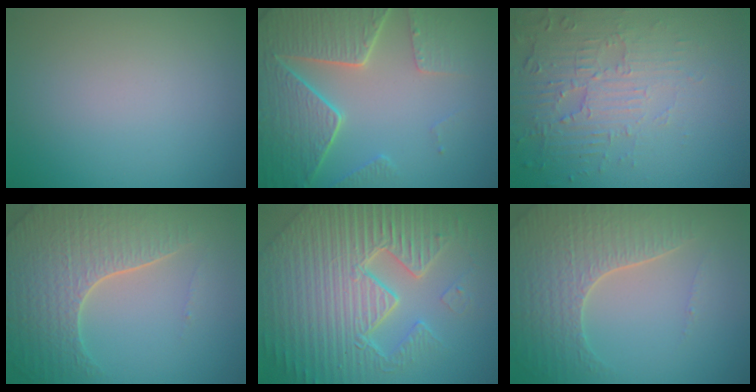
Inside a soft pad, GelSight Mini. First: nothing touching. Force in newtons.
{"total": 7.3, "press": 5.7, "slide": 4.6}
{"total": 4.3, "press": 3.8, "slide": 2.0}
{"total": 6.4, "press": 5.0, "slide": 4.0}
{"total": 11.3, "press": 7.2, "slide": 8.7}
{"total": 5.1, "press": 4.5, "slide": 2.3}